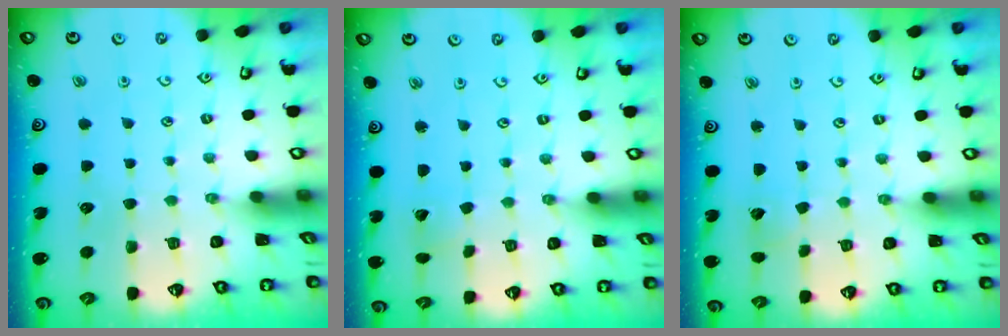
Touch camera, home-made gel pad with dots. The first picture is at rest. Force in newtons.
{"total": 2.3, "press": 2.3, "slide": 0.1}
{"total": 3.8, "press": 3.7, "slide": 0.4}